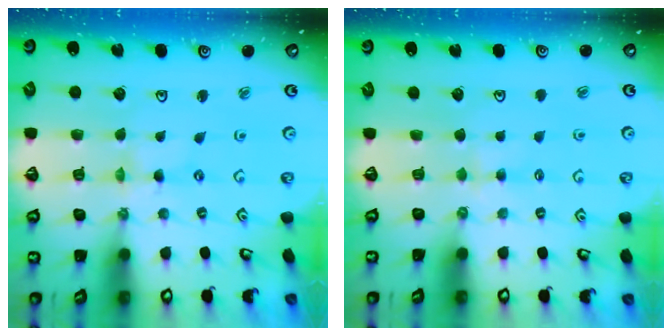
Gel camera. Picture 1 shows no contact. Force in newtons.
{"total": 3.0, "press": 3.0, "slide": 0.5}